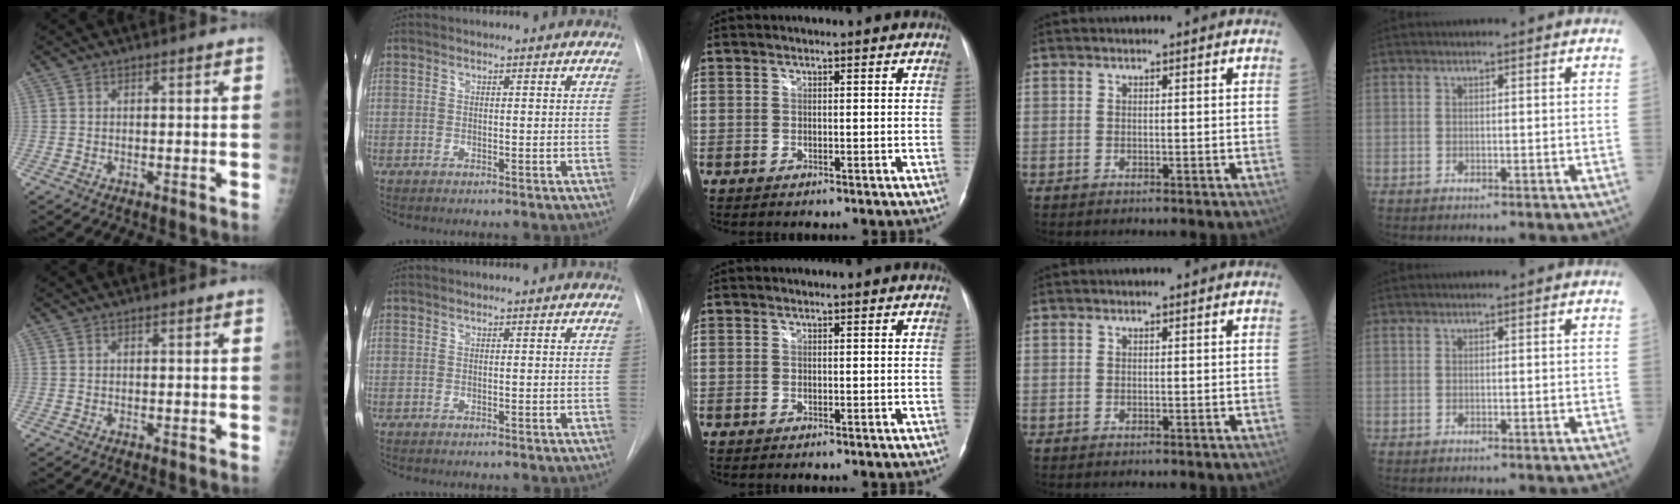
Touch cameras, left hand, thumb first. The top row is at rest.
{}